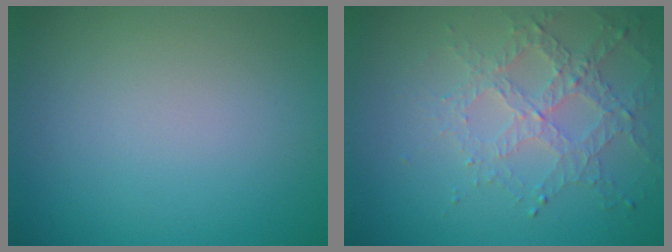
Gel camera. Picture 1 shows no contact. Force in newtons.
{"total": 3.2, "press": 2.9, "slide": 1.4}